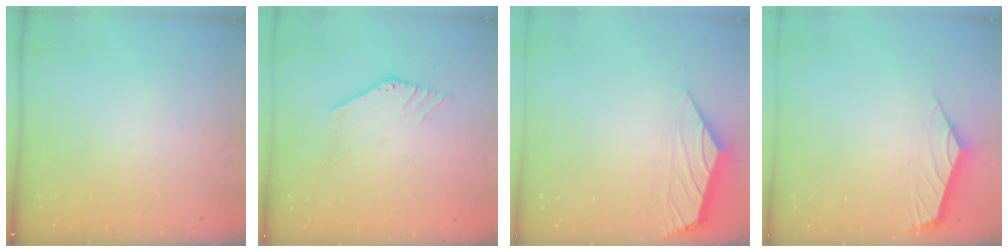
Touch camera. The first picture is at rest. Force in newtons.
{"total": 1.9, "press": 1.9, "slide": 0.2}
{"total": 0.0}
{"total": 2.4, "press": 2.3, "slide": 0.6}